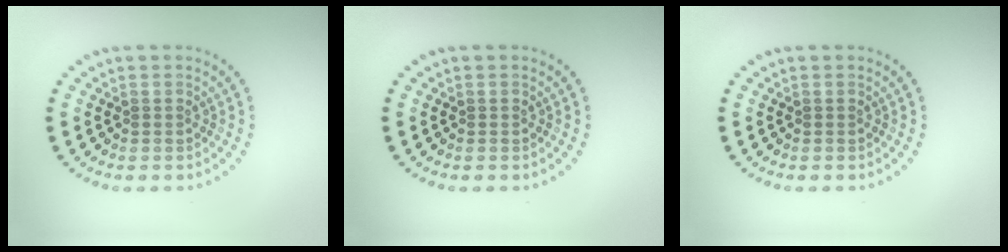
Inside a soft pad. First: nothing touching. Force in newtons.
{"total": 0.0}
{"total": 0.0}